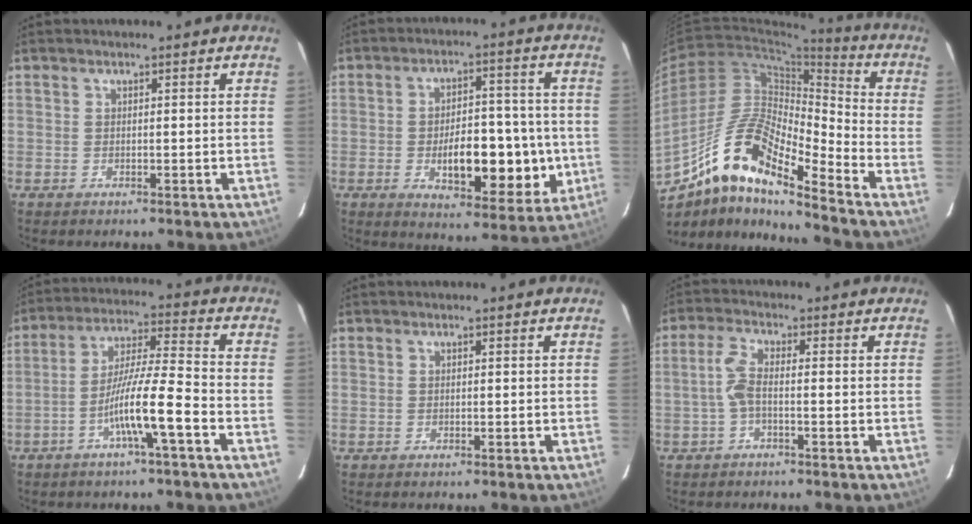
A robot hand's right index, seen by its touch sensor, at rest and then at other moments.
{"total": 14.4, "force": [-2.8, 5.9, 12.8], "torque": [-0.180, 0.012, -0.030]}
{"total": 15.5, "force": [-10.3, 3.2, 11.2], "torque": [-0.211, 0.021, -0.180]}
{"total": 9.8, "force": [-4.2, -0.4, 8.9], "torque": [-0.167, 0.009, -0.078]}
{"total": 0.0}
{"total": 3.8, "force": [-0.7, 0.8, 3.6], "torque": [-0.081, 0.009, -0.016]}